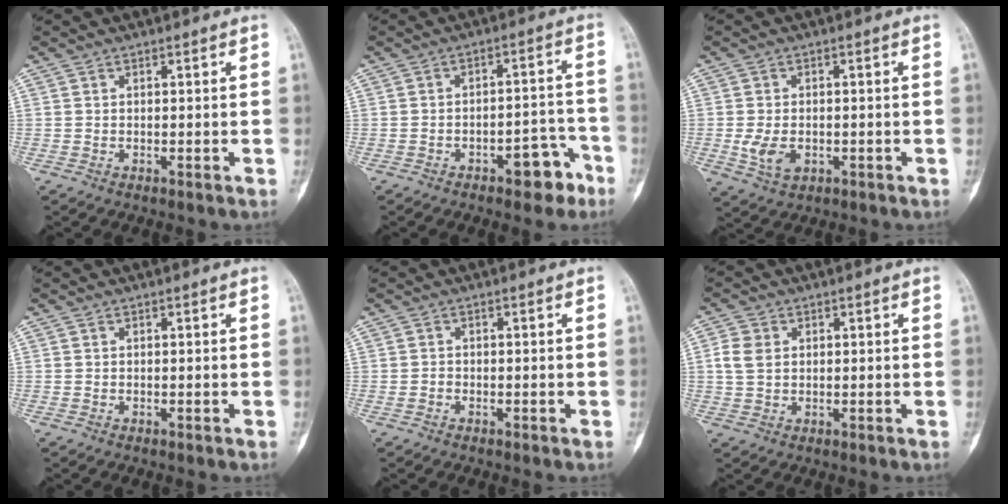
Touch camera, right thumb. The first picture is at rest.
{"total": 7.7, "force": [-4.5, 3.6, 5.1], "torque": [-0.045, 0.048, -0.057]}
{"total": 5.1, "force": [-1.0, 3.4, 3.6], "torque": [-0.067, -0.002, -0.012]}
{"total": 0.0}
{"total": 0.7, "force": [-0.4, 0.6, 0.2], "torque": [0.001, 0.004, -0.010]}
{"total": 4.4, "force": [0.9, 3.4, 2.6], "torque": [-0.050, 0.005, 0.015]}